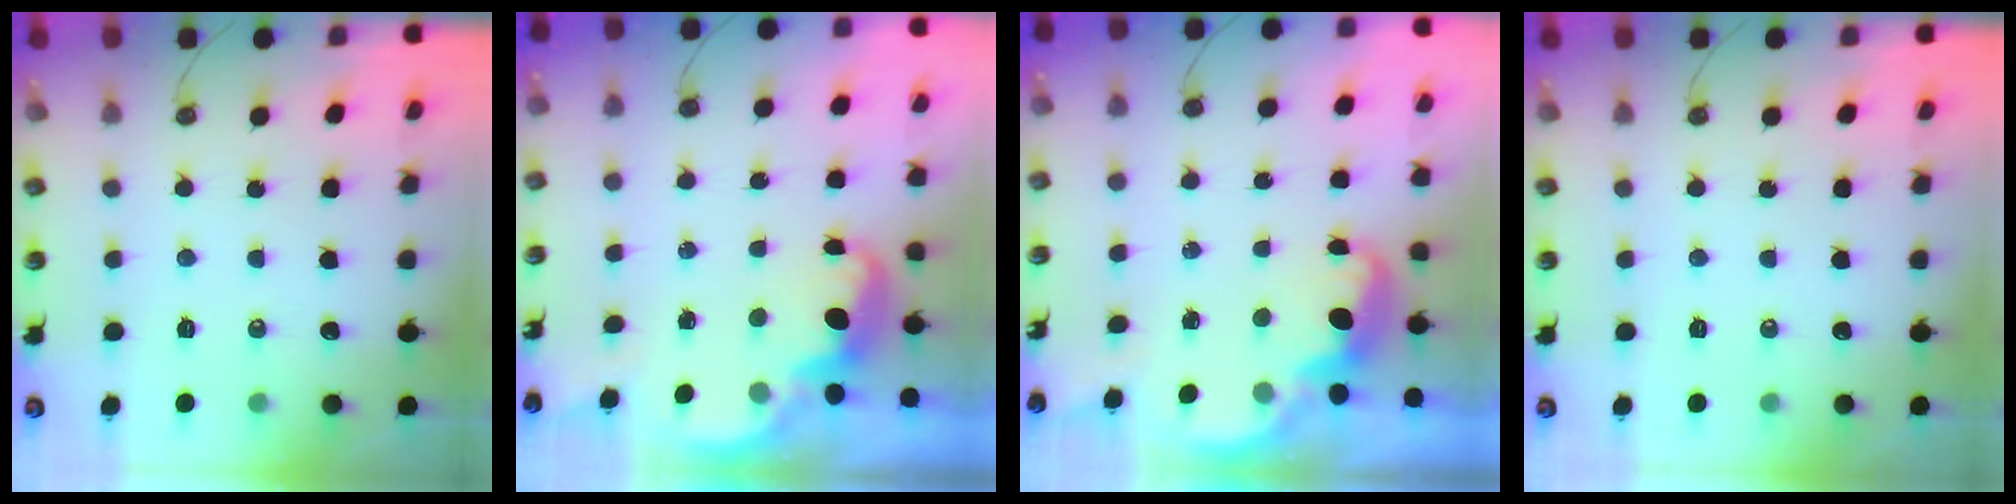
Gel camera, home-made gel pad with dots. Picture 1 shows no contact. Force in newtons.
{"total": 2.7, "press": 2.6, "slide": 0.6}
{"total": 2.7, "press": 2.6, "slide": 0.6}
{"total": 0.0}